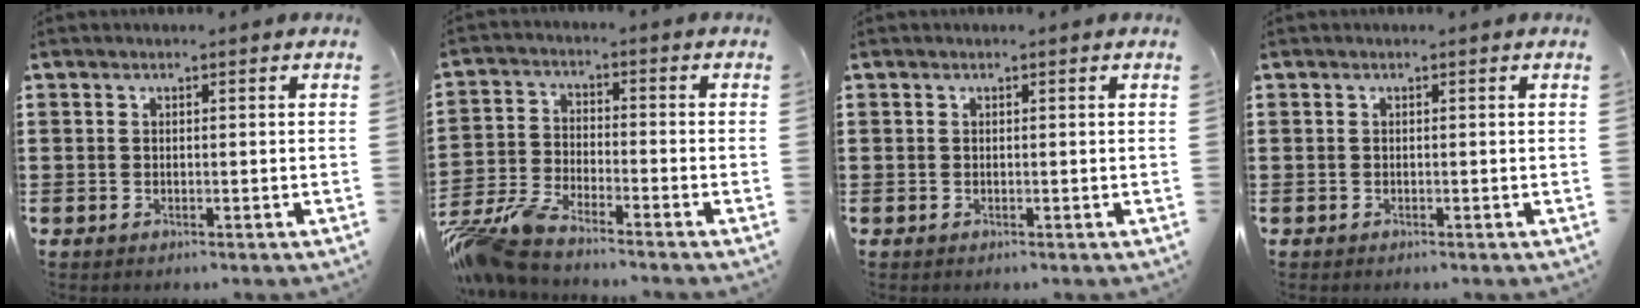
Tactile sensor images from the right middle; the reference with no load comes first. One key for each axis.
{"total": 6.5, "fx": -6.0, "fy": 0.4, "fz": 2.3, "tx": -0.076, "ty": -0.014, "tz": -0.126}
{"total": 0.0}
{"total": 0.0}